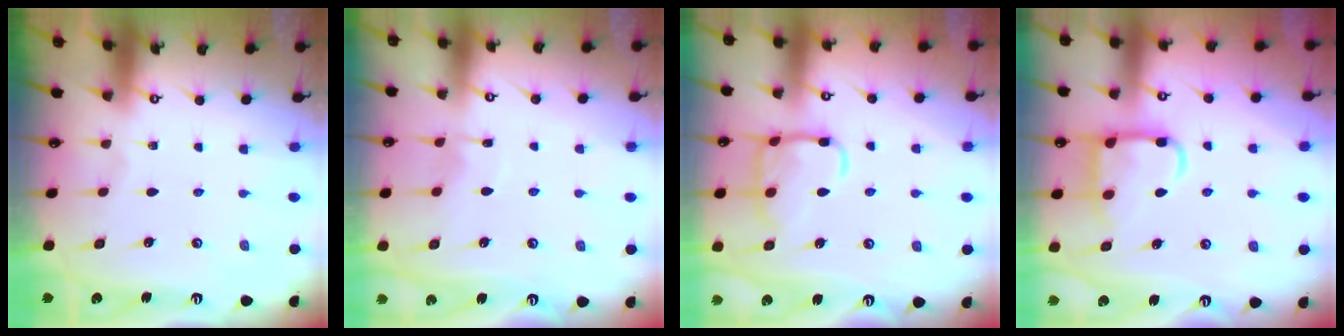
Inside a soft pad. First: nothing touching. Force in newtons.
{"total": 5.8, "press": 5.8, "slide": 0.5}
{"total": 14.6, "press": 14.5, "slide": 1.2}
{"total": 11.7, "press": 11.6, "slide": 1.5}